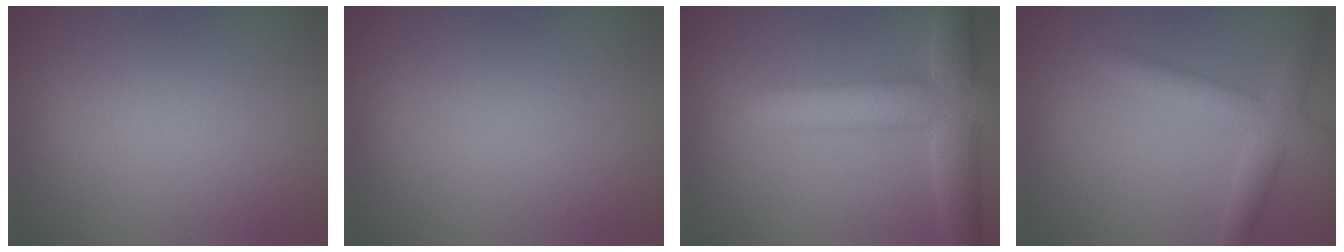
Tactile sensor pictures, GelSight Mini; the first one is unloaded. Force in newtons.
{"total": 0.0}
{"total": 6.8, "press": 6.7, "slide": 0.3}
{"total": 3.6, "press": 3.6, "slide": 0.1}